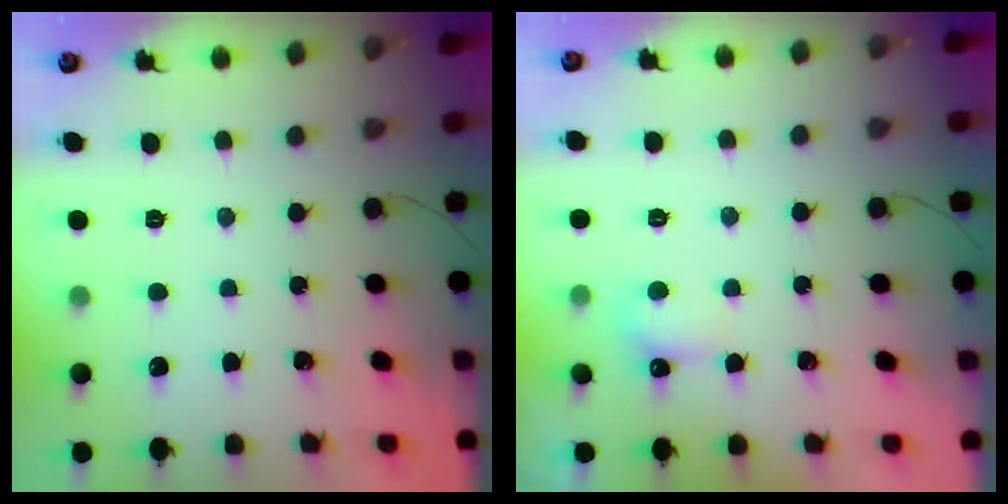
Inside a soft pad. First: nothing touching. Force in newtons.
{"total": 3.7, "press": 3.6, "slide": 1.1}